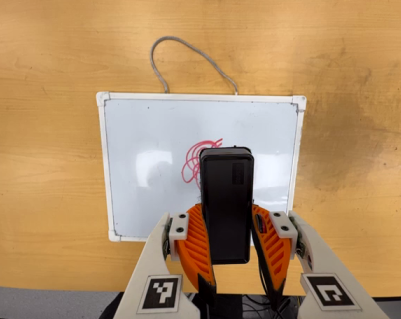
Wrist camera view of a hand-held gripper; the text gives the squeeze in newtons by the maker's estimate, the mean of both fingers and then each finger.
{"total": 9.1, "left": 7.6, "right": 10.6}